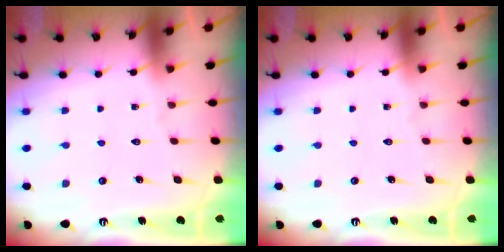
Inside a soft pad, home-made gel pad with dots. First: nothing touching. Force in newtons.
{"total": 0.0}